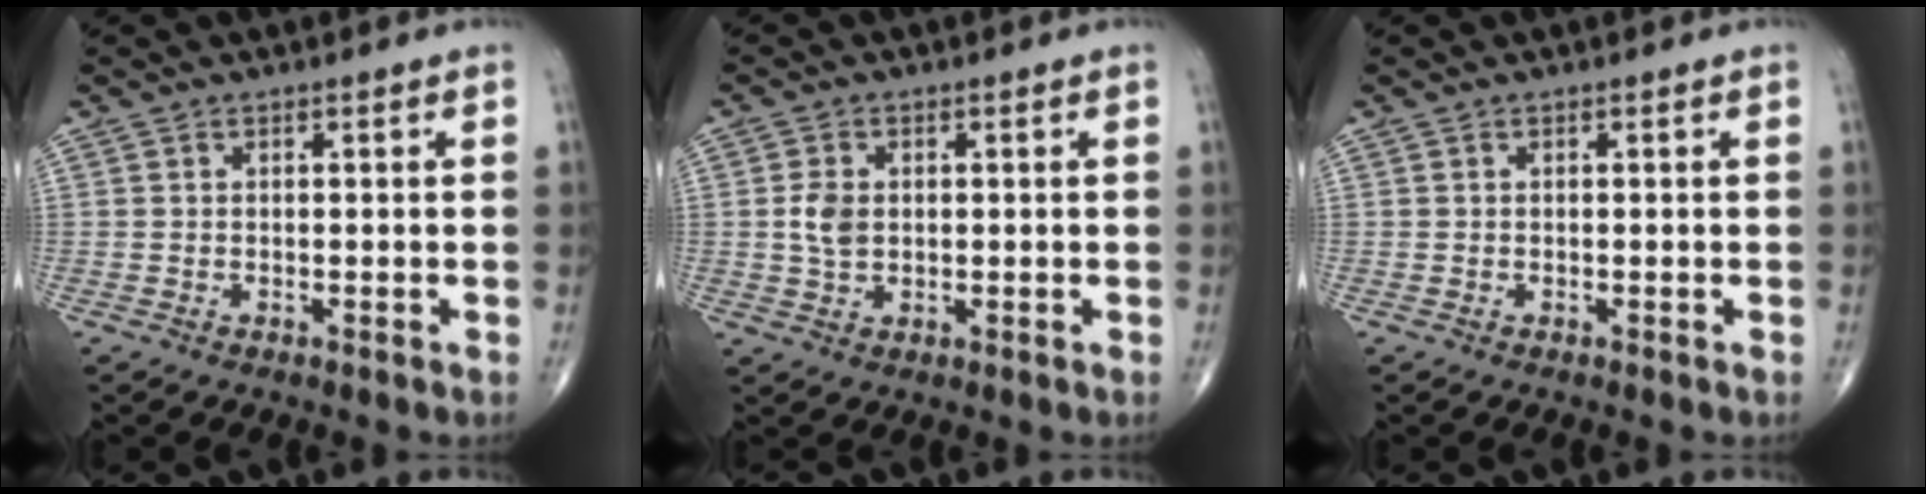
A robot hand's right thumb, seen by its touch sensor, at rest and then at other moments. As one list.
[{"total": 4.0, "force": [0.3, 2.8, 2.8], "torque": [-0.053, 0.001, 0.008]}, {"total": 0.0}]